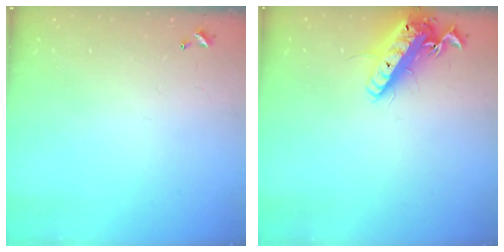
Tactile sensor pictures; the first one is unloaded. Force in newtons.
{"total": 16.1, "press": 15.8, "slide": 3.2}